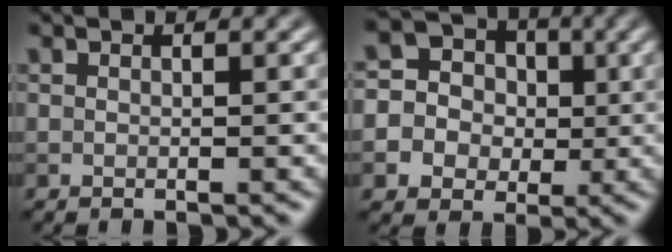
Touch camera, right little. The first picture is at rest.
{"total": 7.9, "force": [-0.8, 7.5, 2.3], "torque": [-0.068, 0.022, -0.040]}